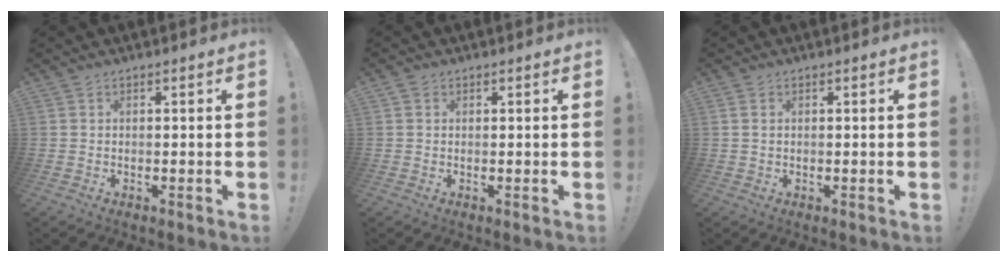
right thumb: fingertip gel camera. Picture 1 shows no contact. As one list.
[{"total": 1.0, "force": [0.5, 0.8, 0.1], "torque": [-0.001, 0.001, 0.010]}, {"total": 1.0, "force": [0.4, 0.7, 0.6], "torque": [-0.012, 0.003, 0.008]}]